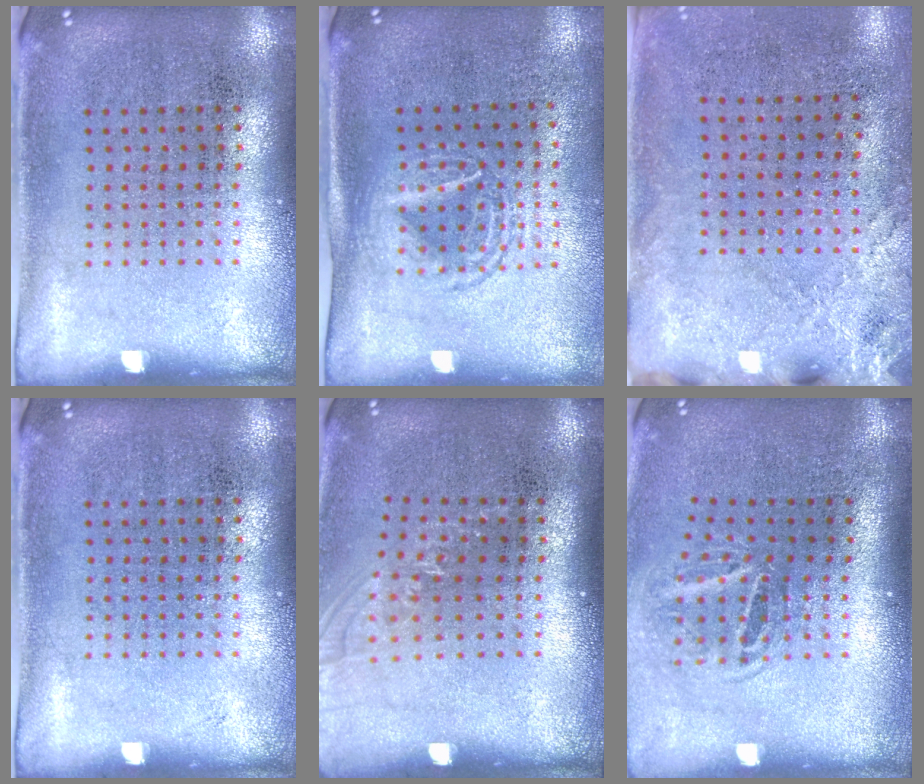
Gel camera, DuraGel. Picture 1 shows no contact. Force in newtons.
{"total": 1.6, "press": 1.3, "slide": 0.8}
{"total": 2.5, "press": 2.1, "slide": 1.4}
{"total": 0.0}
{"total": 1.1, "press": 0.9, "slide": 0.5}
{"total": 1.8, "press": 1.2, "slide": 1.3}